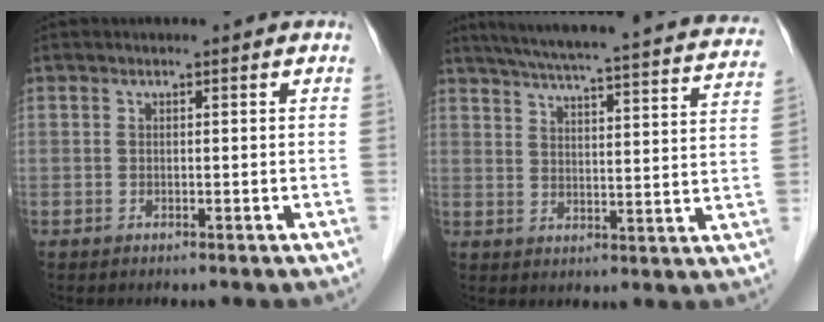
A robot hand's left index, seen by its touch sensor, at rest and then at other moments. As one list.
[{"total": 28.7, "force": [25.5, 2.4, 12.9], "torque": [-0.199, -0.029, 0.308]}]